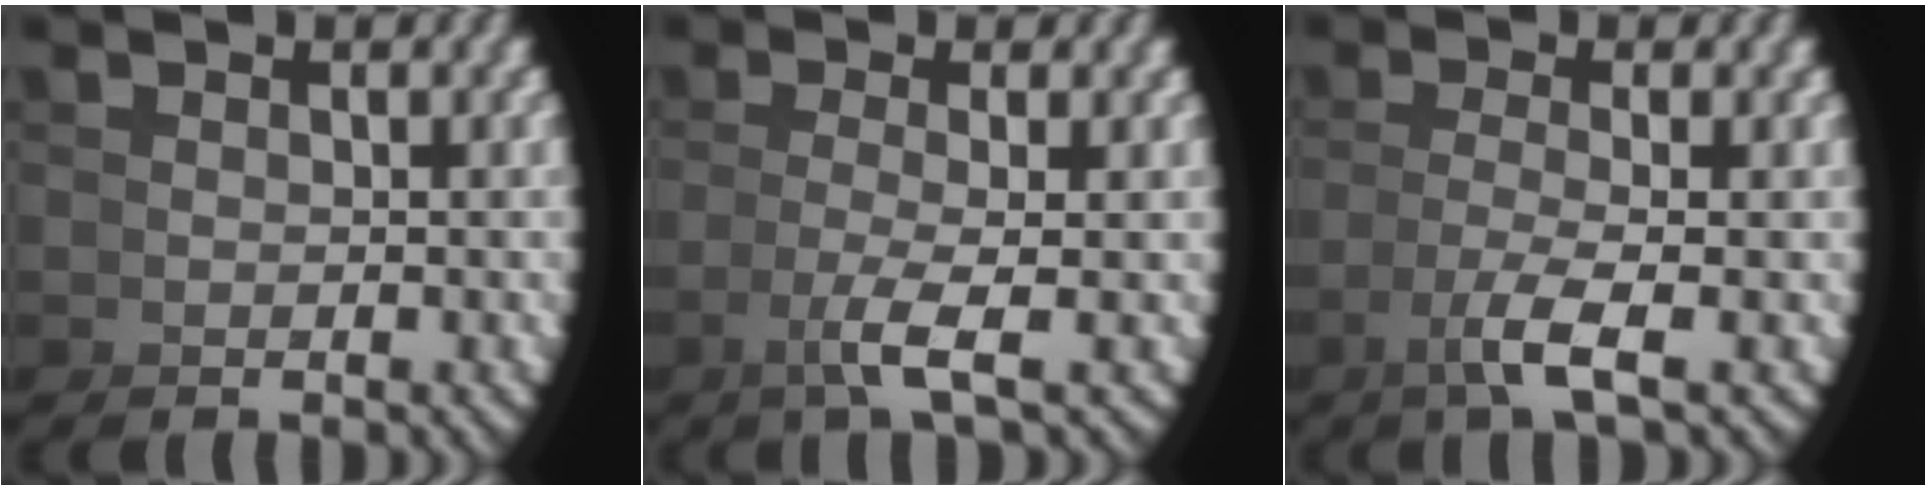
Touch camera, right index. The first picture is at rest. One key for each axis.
{"total": 3.0, "fx": -0.4, "fy": -0.5, "fz": 3.0, "tx": -0.063, "ty": -0.008, "tz": 0.000}
{"total": 3.3, "fx": -0.9, "fy": -0.2, "fz": 3.2, "tx": -0.066, "ty": -0.010, "tz": -0.005}